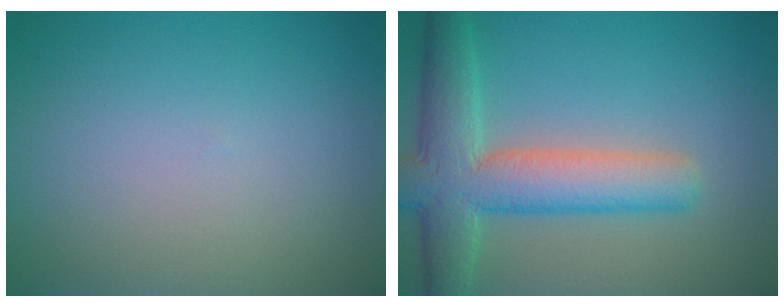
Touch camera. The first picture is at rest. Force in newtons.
{"total": 7.6, "press": 7.6, "slide": 0.4}